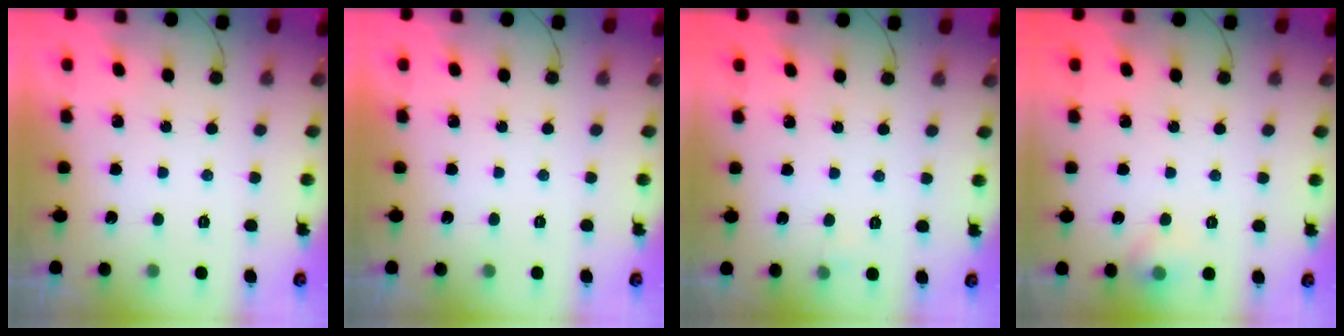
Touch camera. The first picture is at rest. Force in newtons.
{"total": 0.0}
{"total": 2.5, "press": 2.3, "slide": 1.1}
{"total": 5.8, "press": 5.6, "slide": 1.7}